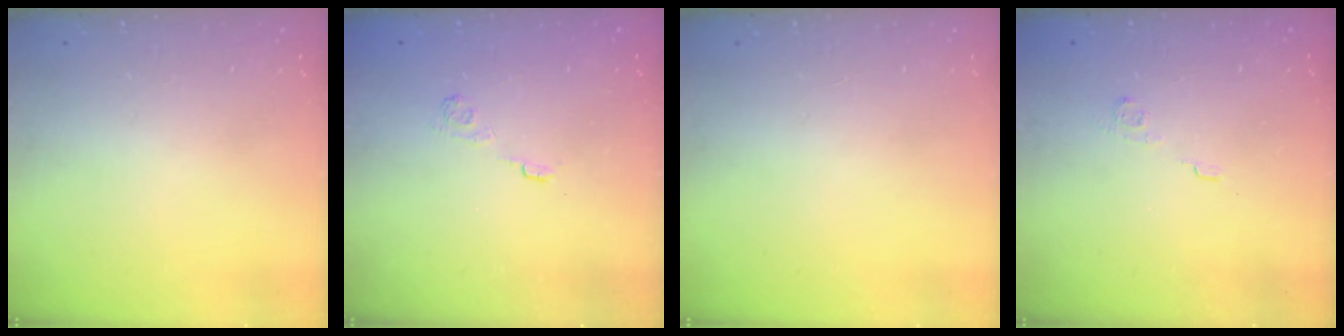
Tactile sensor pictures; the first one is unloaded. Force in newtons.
{"total": 2.2, "press": 1.7, "slide": 1.4}
{"total": 0.0}
{"total": 4.3, "press": 4.3, "slide": 0.9}